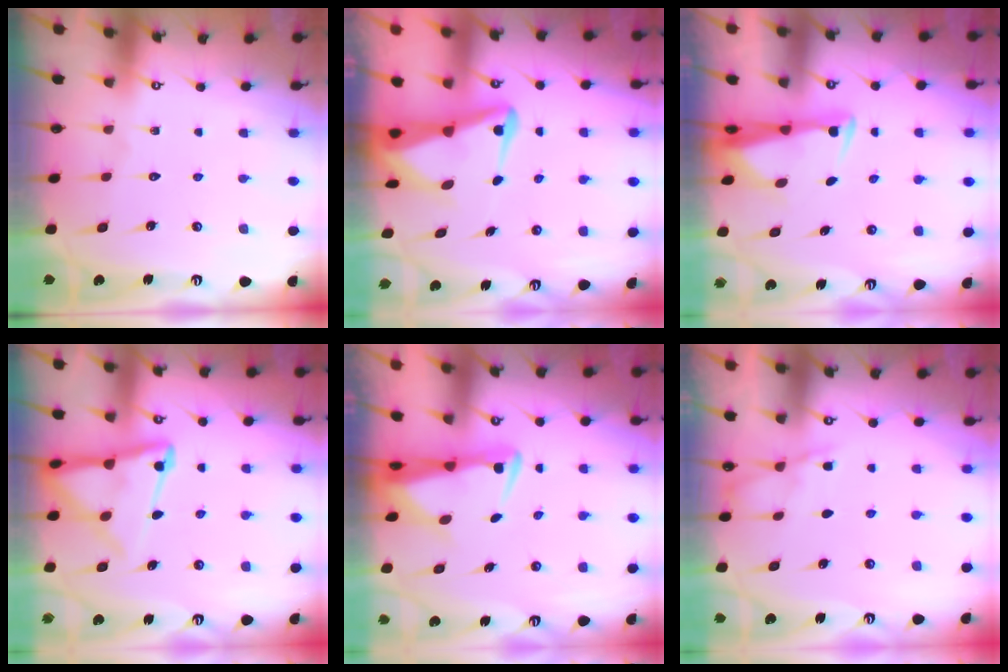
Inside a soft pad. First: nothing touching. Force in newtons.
{"total": 4.9, "press": 4.8, "slide": 0.9}
{"total": 3.0, "press": 2.8, "slide": 0.9}
{"total": 11.4, "press": 11.4, "slide": 1.1}
{"total": 3.4, "press": 3.3, "slide": 0.6}
{"total": 4.0, "press": 4.0, "slide": 0.4}